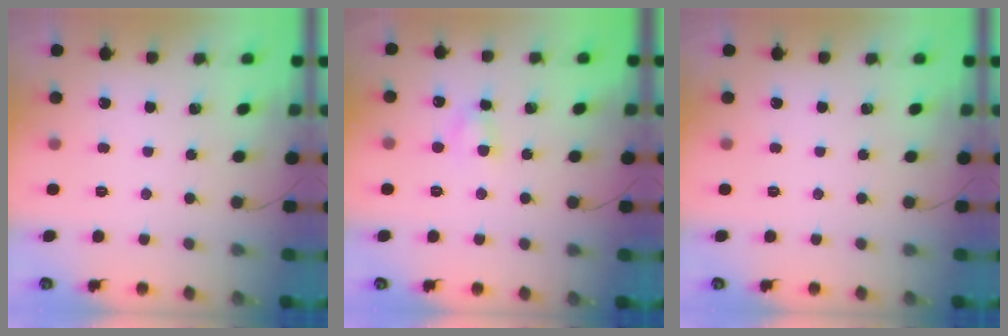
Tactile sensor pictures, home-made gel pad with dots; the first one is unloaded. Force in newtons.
{"total": 3.0, "press": 2.8, "slide": 0.9}
{"total": 0.0}